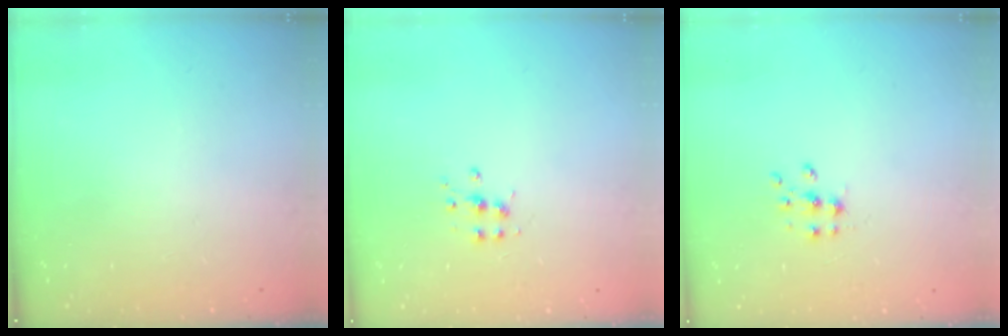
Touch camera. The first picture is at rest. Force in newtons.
{"total": 4.8, "press": 4.7, "slide": 0.4}
{"total": 7.1, "press": 7.1, "slide": 0.6}